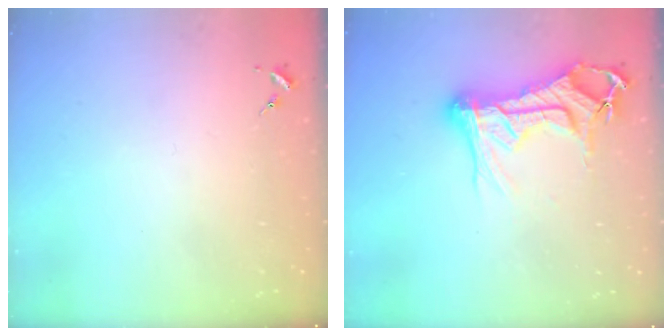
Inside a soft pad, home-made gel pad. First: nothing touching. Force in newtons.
{"total": 22.3, "press": 22.2, "slide": 2.1}